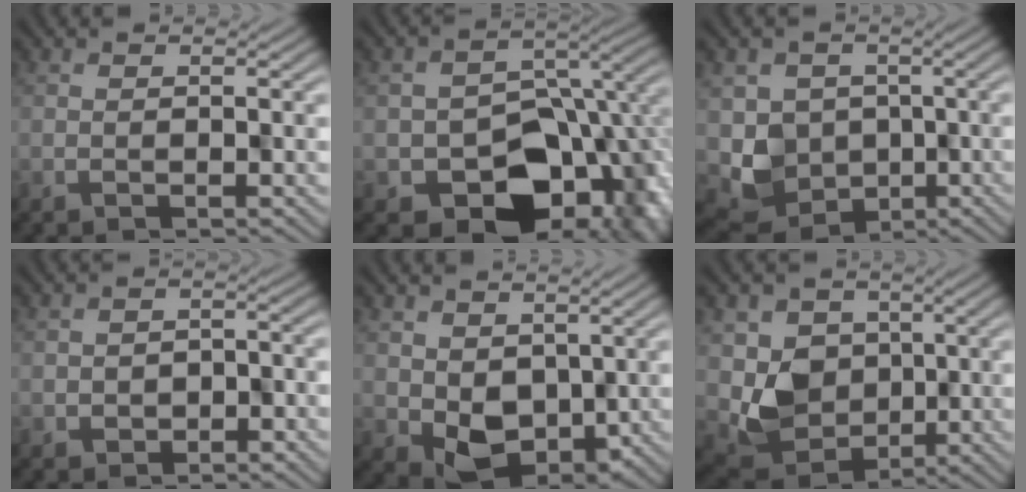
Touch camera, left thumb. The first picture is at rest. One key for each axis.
{"total": 13.8, "fx": -5.0, "fy": 10.5, "fz": 7.3, "tx": -0.083, "ty": -0.046, "tz": -0.063}
{"total": 5.5, "fx": -0.1, "fy": 5.5, "fz": 0.6, "tx": -0.019, "ty": -0.027, "tz": -0.009}
{"total": 2.1, "fx": -0.8, "fy": 1.9, "fz": -0.2, "tx": 0.010, "ty": -0.005, "tz": -0.020}
{"total": 5.7, "fx": 0.7, "fy": 4.7, "fz": 3.1, "tx": -0.073, "ty": -0.031, "tz": 0.021}
{"total": 5.6, "fx": 1.4, "fy": 5.3, "fz": 0.9, "tx": -0.031, "ty": -0.025, "tz": 0.021}